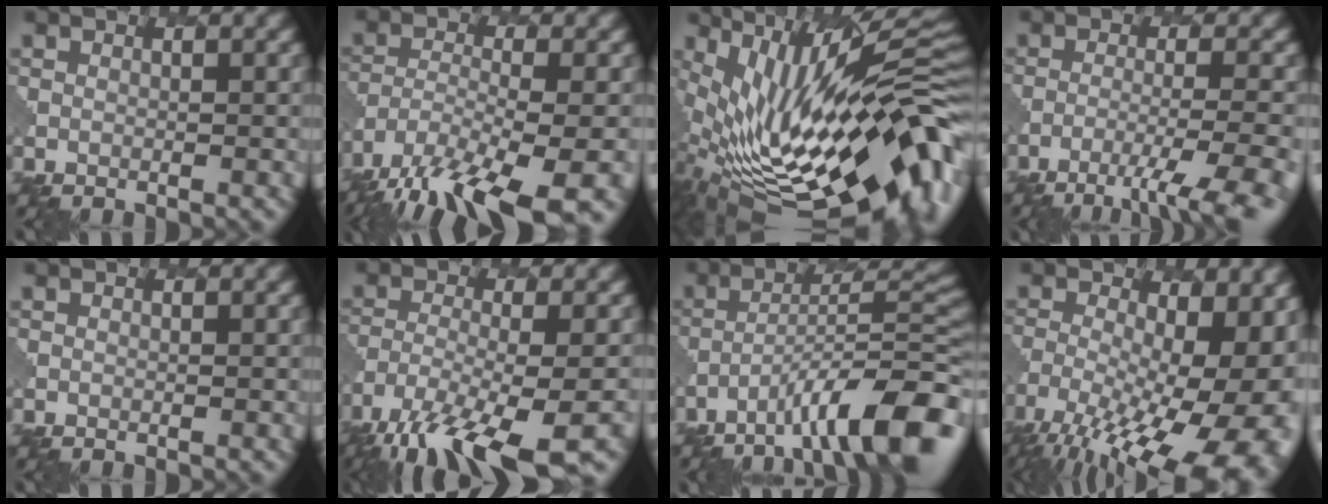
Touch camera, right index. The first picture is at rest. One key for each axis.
{"total": 13.1, "fx": -10.2, "fy": 3.7, "fz": 7.3, "tx": -0.161, "ty": -0.046, "tz": -0.151}
{"total": 18.3, "fx": -0.7, "fy": 6.8, "fz": 16.9, "tx": -0.256, "ty": -0.003, "tz": -0.002}
{"total": 7.0, "fx": -4.9, "fy": 1.0, "fz": 5.0, "tx": -0.077, "ty": 0.002, "tz": -0.071}
{"total": 0.0}
{"total": 11.1, "fx": -8.2, "fy": 2.6, "fz": 7.0, "tx": -0.144, "ty": -0.017, "tz": -0.135}
{"total": 10.0, "fx": -6.0, "fy": 1.8, "fz": 7.8, "tx": -0.116, "ty": 0.022, "tz": -0.094}
{"total": 18.8, "fx": -7.4, "fy": 8.6, "fz": 15.1, "tx": -0.211, "ty": -0.021, "tz": -0.089}